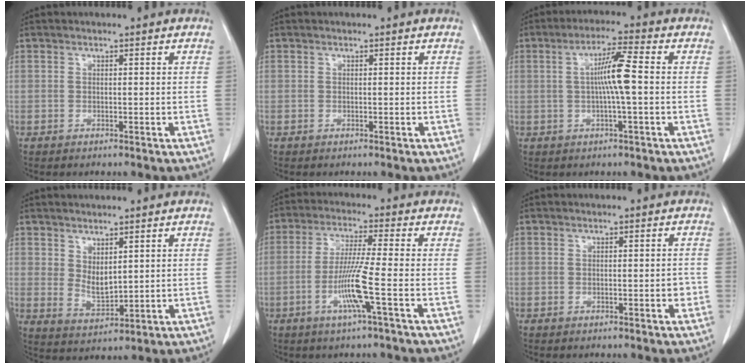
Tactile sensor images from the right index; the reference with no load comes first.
{"total": 0.0}
{"total": 6.3, "force": [0.2, -0.2, 6.3], "torque": [-0.111, 0.008, 0.005]}
{"total": 4.0, "force": [1.7, 2.0, 3.1], "torque": [-0.063, -0.010, 0.045]}
{"total": 7.6, "force": [-2.5, -1.2, 7.1], "torque": [-0.137, -0.010, -0.051]}
{"total": 1.2, "force": [-0.3, 0.4, 1.1], "torque": [-0.009, 0.003, -0.001]}